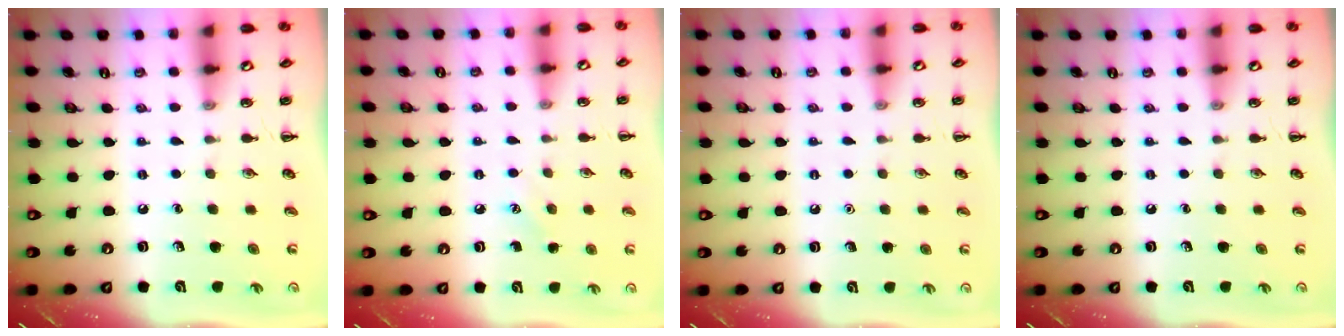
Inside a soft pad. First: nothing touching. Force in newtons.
{"total": 4.9, "press": 4.7, "slide": 1.3}
{"total": 1.6, "press": 1.6, "slide": 0.1}
{"total": 0.0}